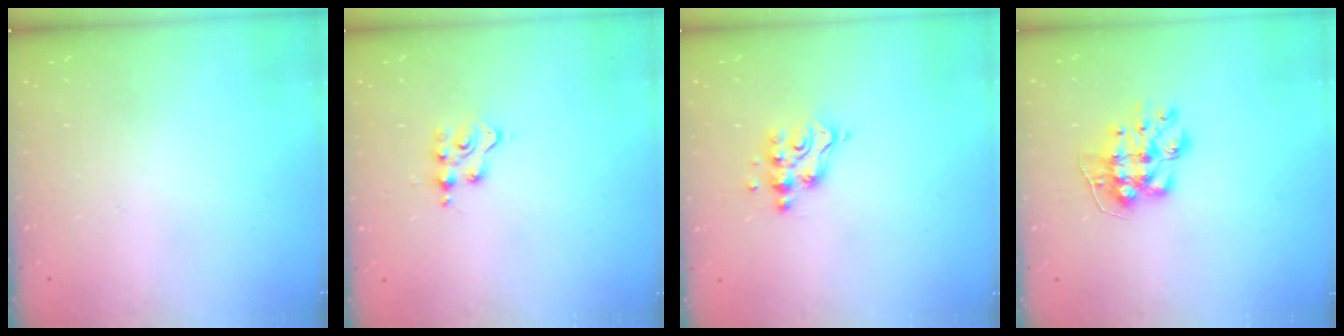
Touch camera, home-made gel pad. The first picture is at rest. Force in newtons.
{"total": 3.3, "press": 3.3, "slide": 0.4}
{"total": 8.1, "press": 8.1, "slide": 0.4}
{"total": 9.2, "press": 9.1, "slide": 1.1}